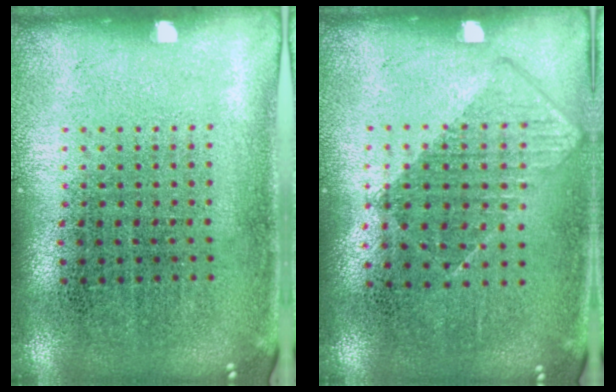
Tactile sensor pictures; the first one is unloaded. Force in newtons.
{"total": 0.8, "press": 0.7, "slide": 0.4}